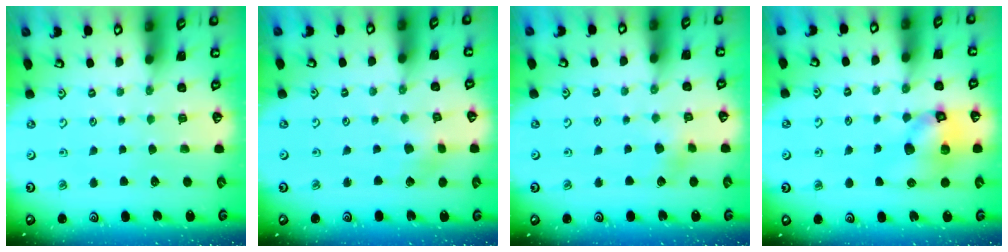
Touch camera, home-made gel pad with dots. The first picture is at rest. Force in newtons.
{"total": 2.8, "press": 2.8, "slide": 0.4}
{"total": 4.1, "press": 4.1, "slide": 0.4}
{"total": 11.2, "press": 11.0, "slide": 1.8}